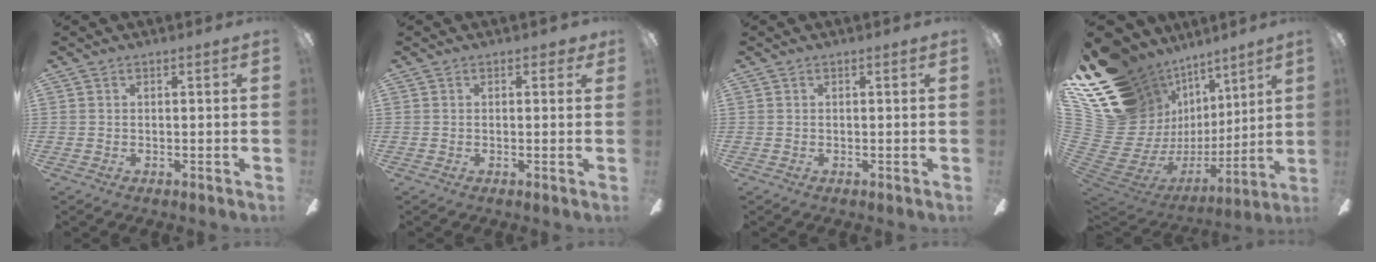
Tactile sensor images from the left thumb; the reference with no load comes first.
{"total": 1.5, "force": [0.7, 1.0, 0.8], "torque": [-0.002, -0.002, 0.008]}
{"total": 0.0}
{"total": 23.3, "force": [10.0, 17.1, 12.3], "torque": [-0.245, -0.113, 0.245]}